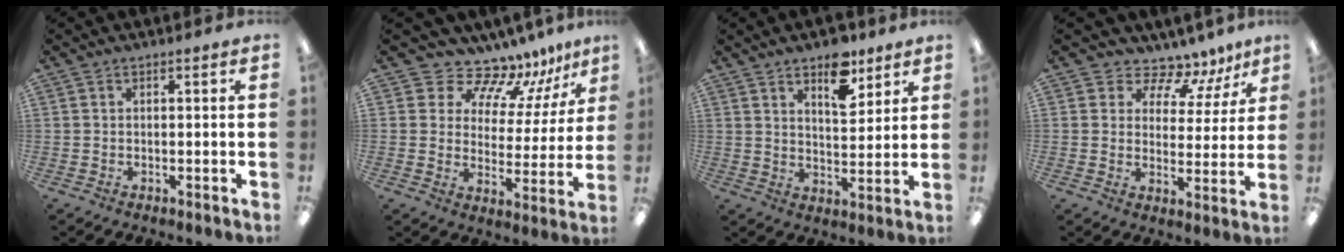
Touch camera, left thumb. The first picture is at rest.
{"total": 10.5, "force": [9.5, 4.2, 1.6], "torque": [-0.037, -0.092, 0.171]}
{"total": 9.5, "force": [6.7, 4.4, 5.0], "torque": [-0.052, -0.040, 0.110]}
{"total": 8.3, "force": [6.6, 4.5, 2.4], "torque": [-0.034, -0.059, 0.116]}